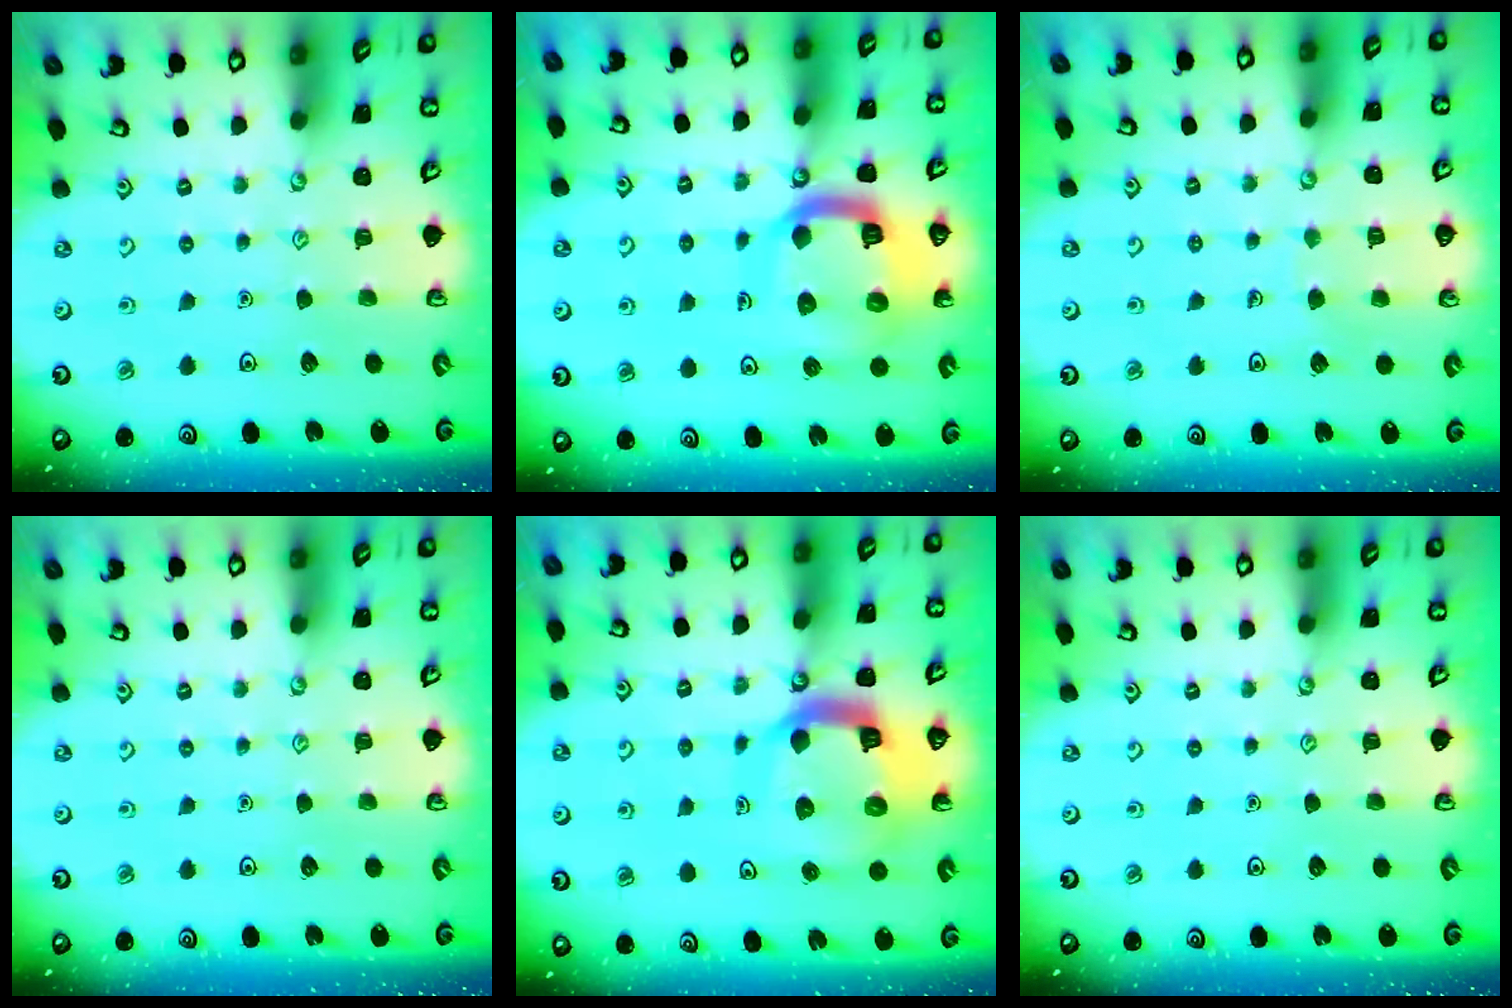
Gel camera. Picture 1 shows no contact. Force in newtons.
{"total": 15.8, "press": 15.7, "slide": 1.9}
{"total": 3.4, "press": 3.4, "slide": 0.2}
{"total": 0.0}
{"total": 14.7, "press": 14.6, "slide": 1.7}
{"total": 0.0}